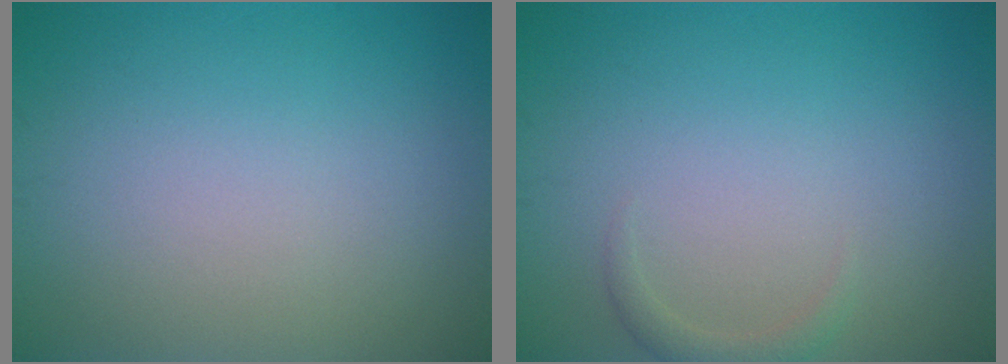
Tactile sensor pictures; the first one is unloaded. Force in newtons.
{"total": 1.2, "press": 1.2, "slide": 0.2}